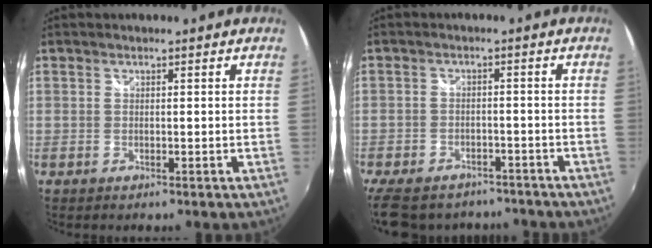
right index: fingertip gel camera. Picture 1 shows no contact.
{"total": 15.4, "force": [-12.4, 7.2, 5.8], "torque": [-0.149, -0.009, -0.182]}